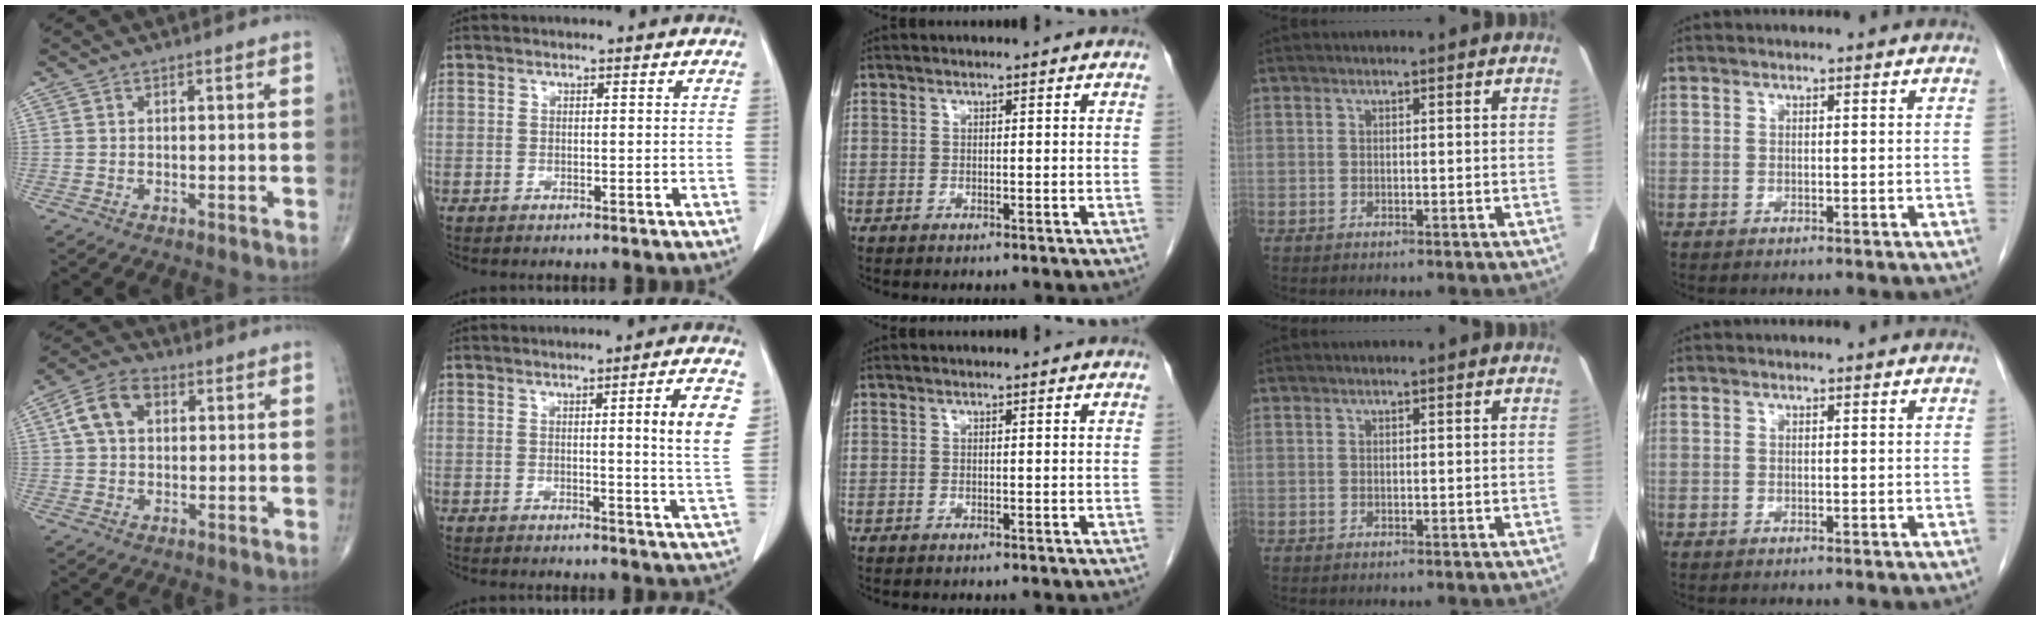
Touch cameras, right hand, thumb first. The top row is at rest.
{"thumb": {"total": 7.8, "force": [2.1, 5.1, 5.6], "torque": [-0.104, 0.020, 0.032]}, "index": {"total": 7.6, "force": [1.6, -0.7, 7.4], "torque": [-0.093, -0.011, 0.016]}}